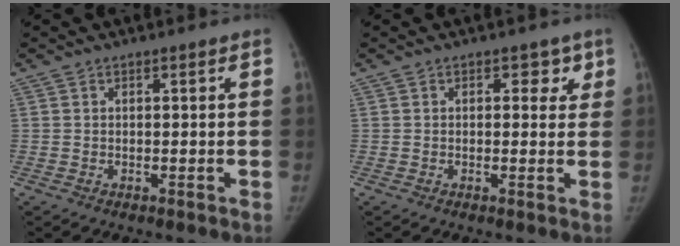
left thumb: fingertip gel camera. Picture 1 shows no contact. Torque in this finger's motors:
{"motor_torque": [-0.03, 0.03, 0.06, 0.04, -0.12]}